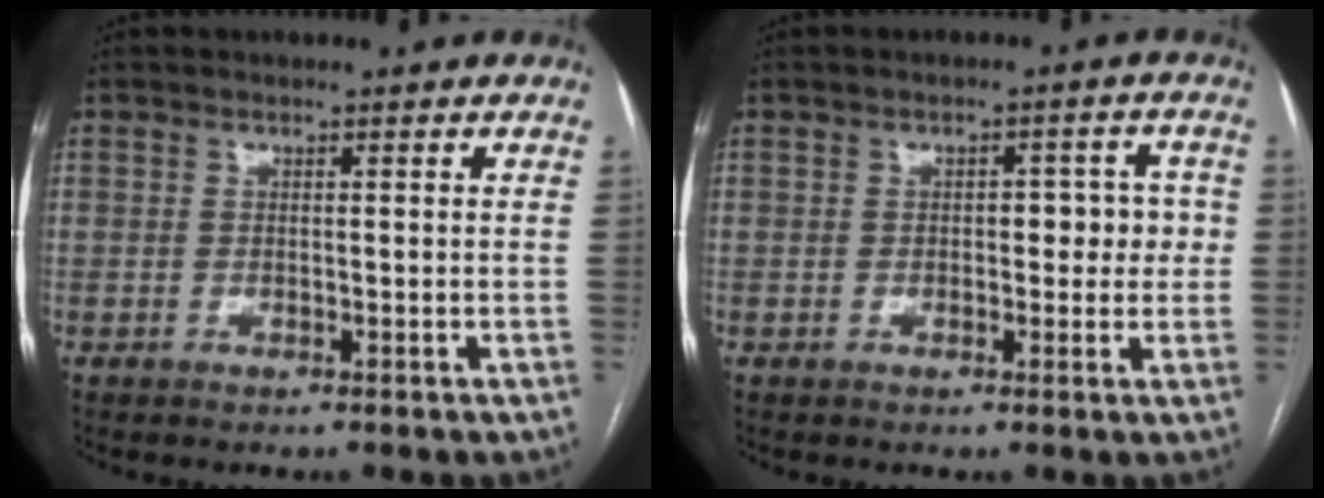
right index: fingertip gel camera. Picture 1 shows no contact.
{"total": 4.9, "force": [0.2, 2.6, 4.1], "torque": [-0.040, 0.021, 0.003]}